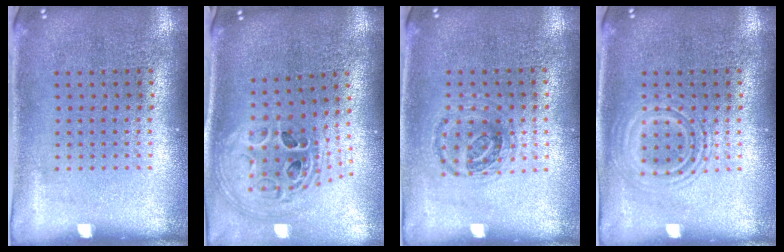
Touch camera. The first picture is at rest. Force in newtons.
{"total": 1.9, "press": 1.6, "slide": 1.1}
{"total": 0.9, "press": 0.9, "slide": 0.2}
{"total": 2.6, "press": 2.6, "slide": 0.4}